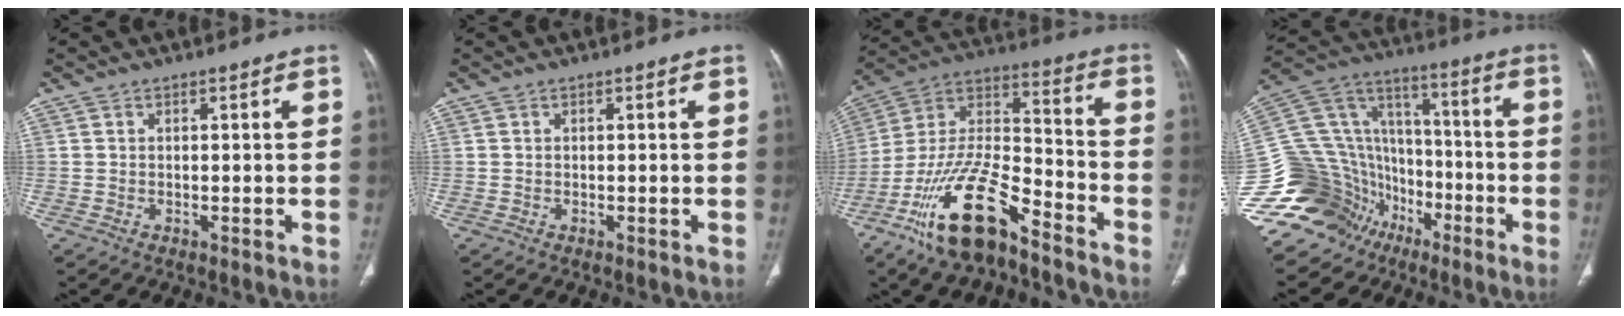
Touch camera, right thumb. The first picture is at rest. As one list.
[{"total": 0.0}, {"total": 19.0, "force": [-12.3, 7.3, 12.5], "torque": [-0.241, 0.078, -0.226]}, {"total": 27.6, "force": [-15.9, 20.0, 10.6], "torque": [-0.243, 0.092, -0.273]}]